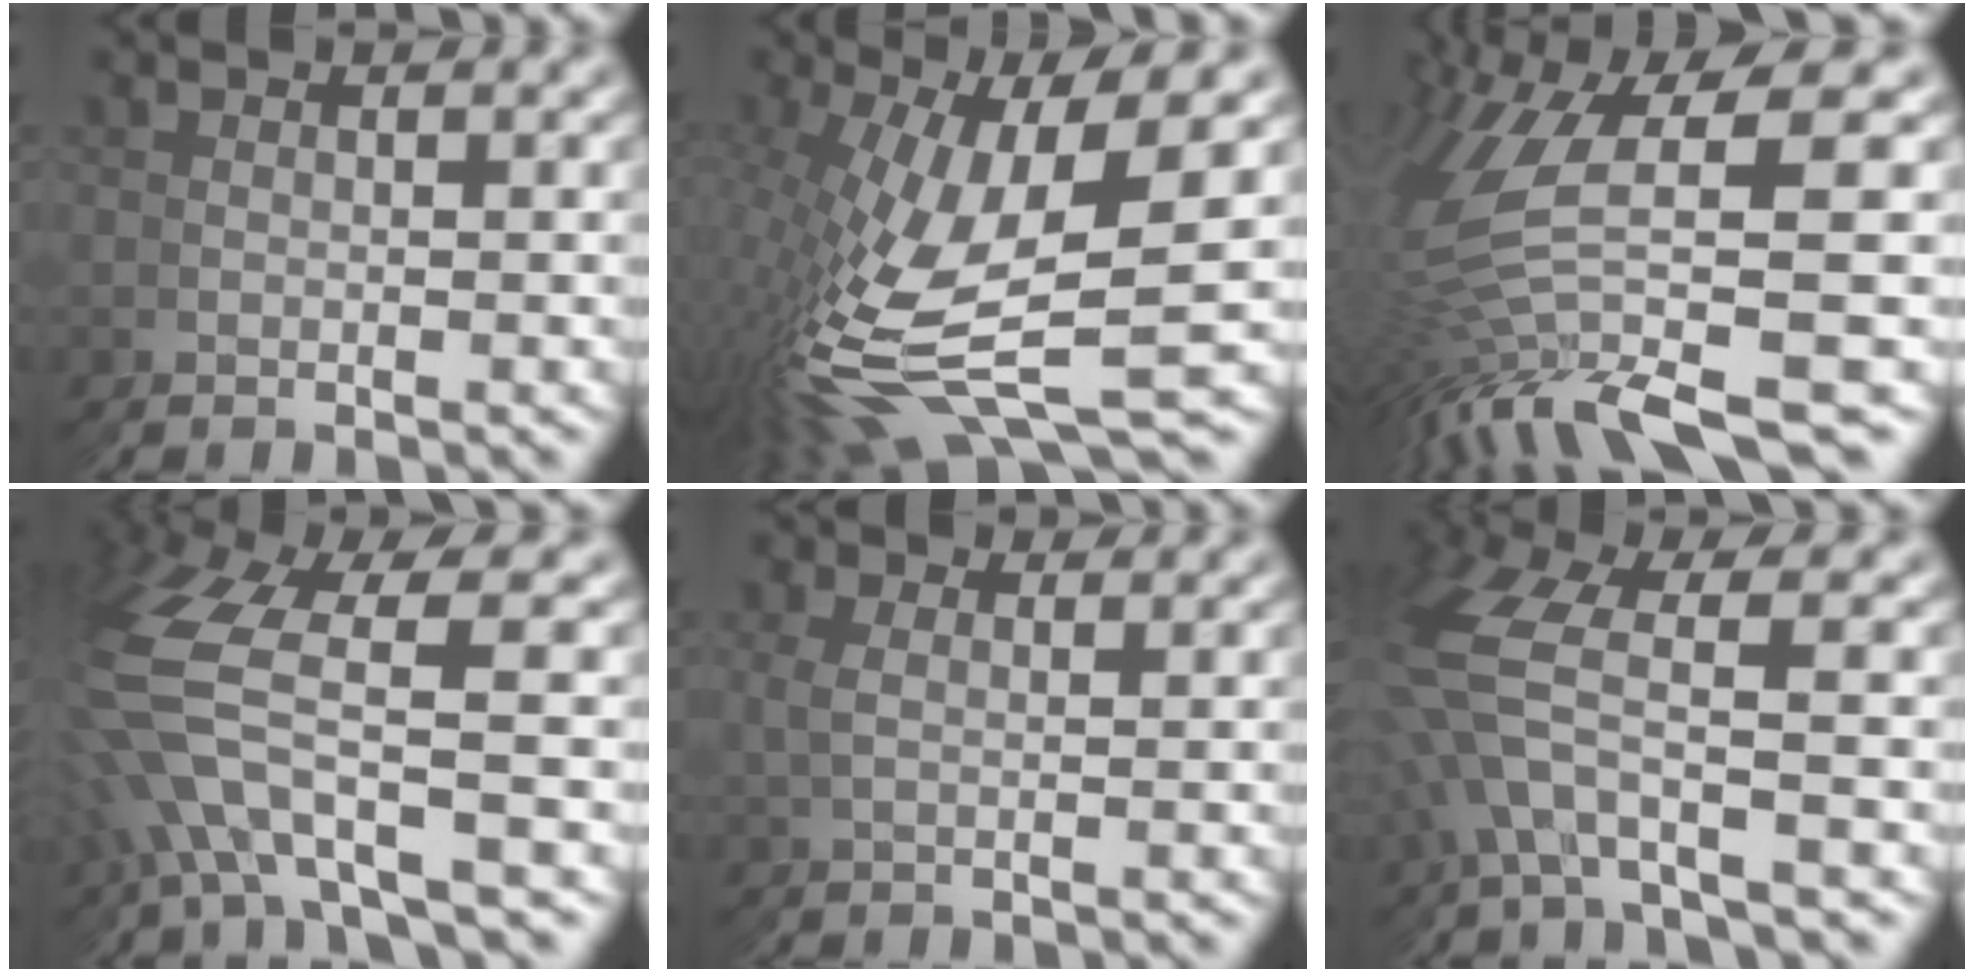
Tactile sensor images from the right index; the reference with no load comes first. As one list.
[{"total": 8.6, "force": [0.1, 3.4, 7.9], "torque": [-0.187, -0.014, 0.022]}, {"total": 6.5, "force": [-0.2, 3.5, 5.4], "torque": [-0.143, -0.001, -0.005]}, {"total": 4.3, "force": [1.8, 2.2, 3.2], "torque": [-0.112, 0.016, 0.020]}, {"total": 1.0, "force": [1.0, 0.0, 0.1], "torque": [0.001, 0.007, 0.014]}, {"total": 2.8, "force": [1.5, 1.3, 1.9], "torque": [-0.082, 0.009, 0.028]}]